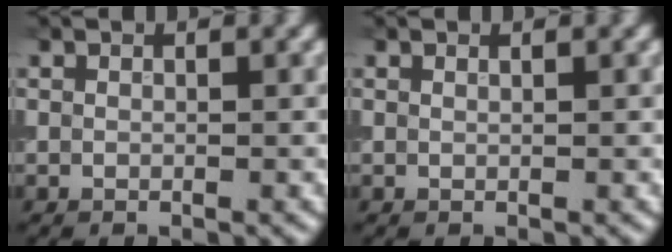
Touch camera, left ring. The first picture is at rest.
{"total": 0.0}